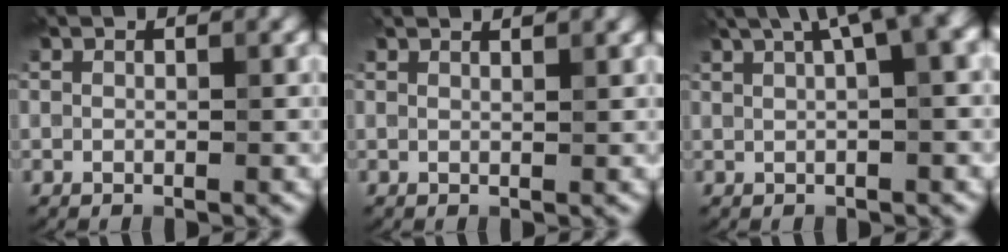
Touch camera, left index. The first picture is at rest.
{"total": 1.8, "force": [1.6, 0.4, 0.8], "torque": [-0.005, 0.000, 0.011]}
{"total": 7.4, "force": [3.5, 2.4, 6.1], "torque": [-0.059, 0.031, 0.047]}